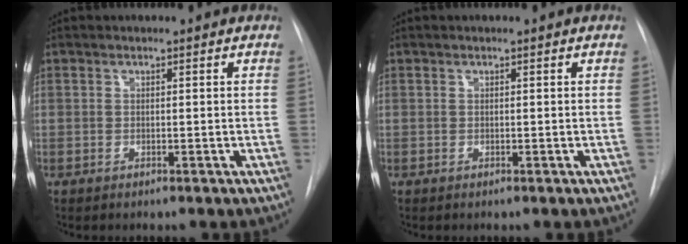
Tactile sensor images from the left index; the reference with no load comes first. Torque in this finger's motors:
{"motor_torque": [-0.04, 0.04, 0.00, 0.00]}